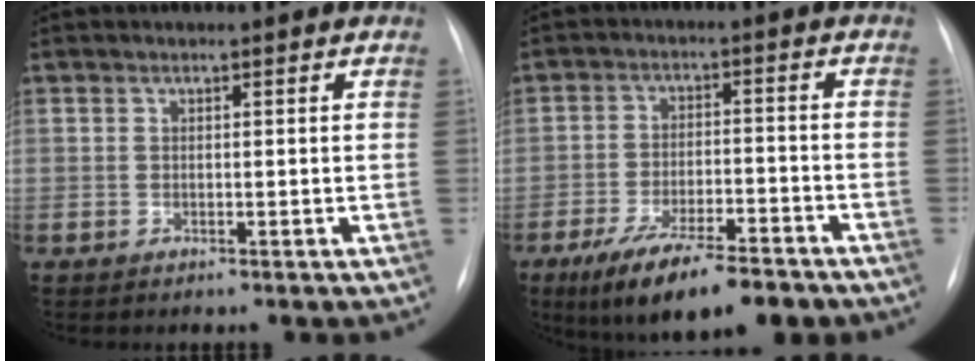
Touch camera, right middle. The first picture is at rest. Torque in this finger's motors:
{"motor_torque": [1.29, -0.85, 0.47, 0.09]}